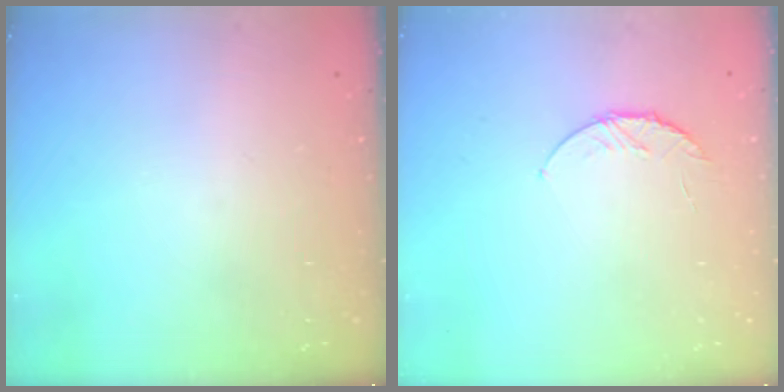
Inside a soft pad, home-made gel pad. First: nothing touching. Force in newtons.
{"total": 5.7, "press": 5.7, "slide": 0.7}